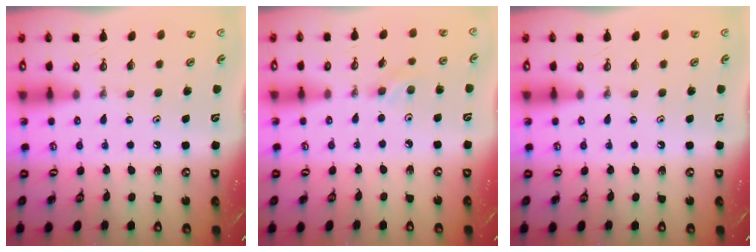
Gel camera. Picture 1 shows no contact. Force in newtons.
{"total": 2.1, "press": 2.0, "slide": 0.5}
{"total": 0.0}